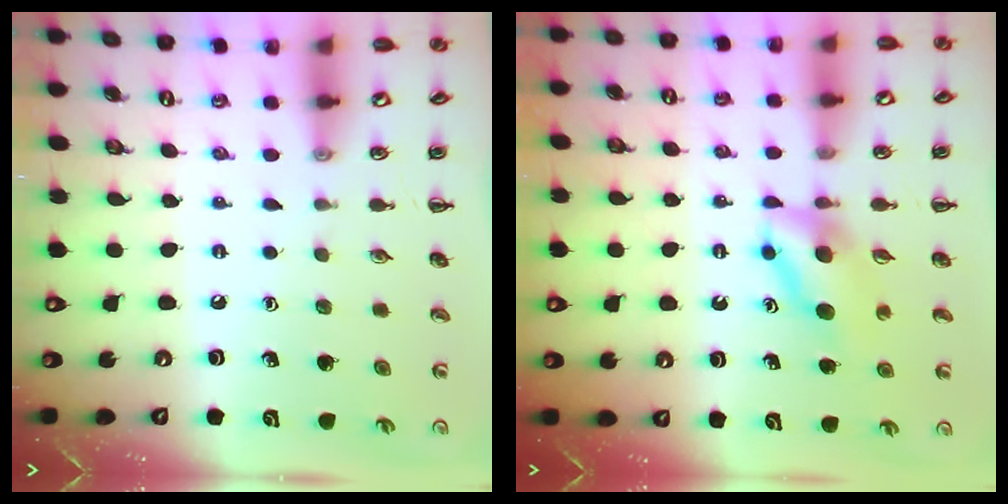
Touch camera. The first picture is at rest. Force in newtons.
{"total": 6.1, "press": 6.1, "slide": 0.9}